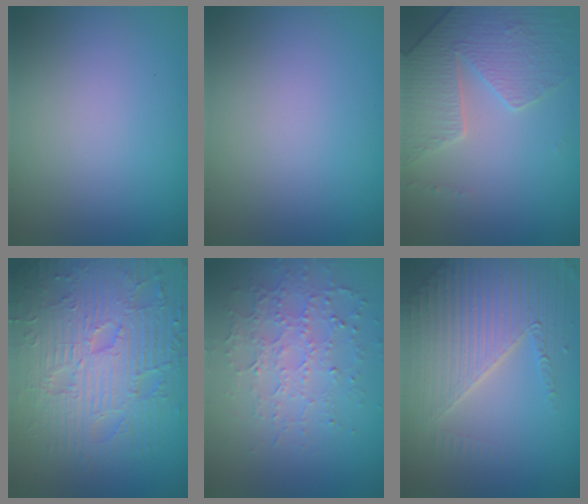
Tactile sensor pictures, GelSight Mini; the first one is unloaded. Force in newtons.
{"total": 0.0}
{"total": 3.9, "press": 3.8, "slide": 1.1}
{"total": 9.4, "press": 6.6, "slide": 6.7}
{"total": 3.5, "press": 3.3, "slide": 1.2}
{"total": 6.2, "press": 5.1, "slide": 3.5}